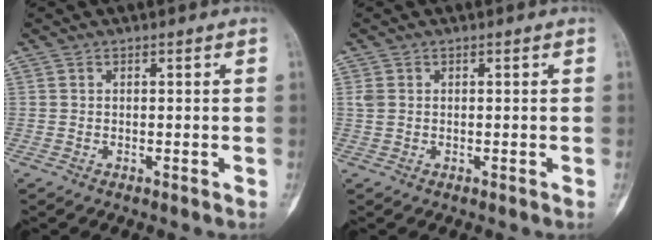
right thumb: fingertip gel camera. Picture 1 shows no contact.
{"total": 1.1, "force": [0.2, 0.9, 0.7], "torque": [-0.019, 0.008, 0.008]}